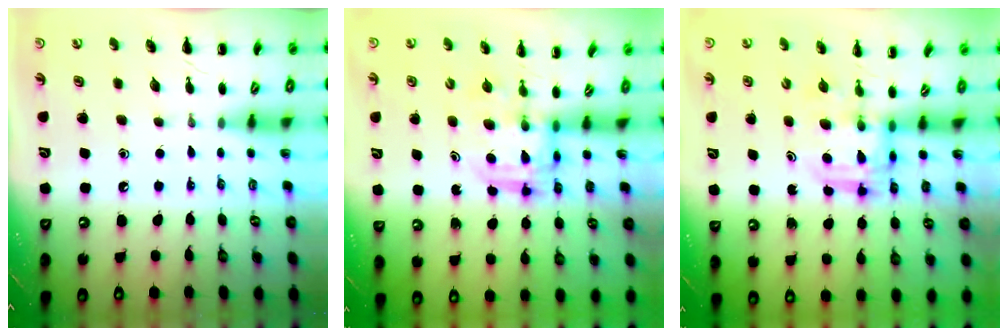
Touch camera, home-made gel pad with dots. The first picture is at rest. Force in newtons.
{"total": 3.0, "press": 3.0, "slide": 0.3}
{"total": 3.0, "press": 3.0, "slide": 0.3}